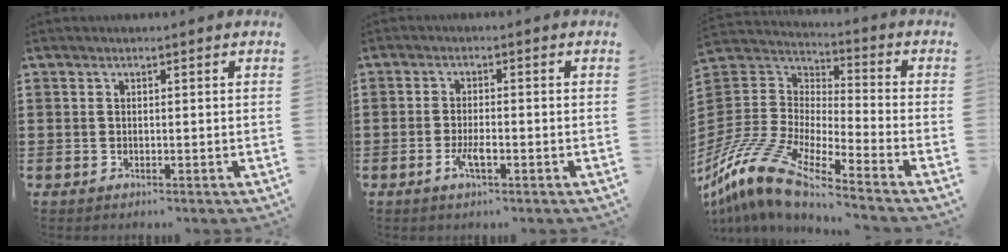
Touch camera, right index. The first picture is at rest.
{"total": 3.0, "force": [-1.4, 0.9, 2.6], "torque": [-0.056, -0.002, -0.029]}
{"total": 12.2, "force": [-10.4, 2.3, 6.1], "torque": [-0.168, 0.004, -0.217]}